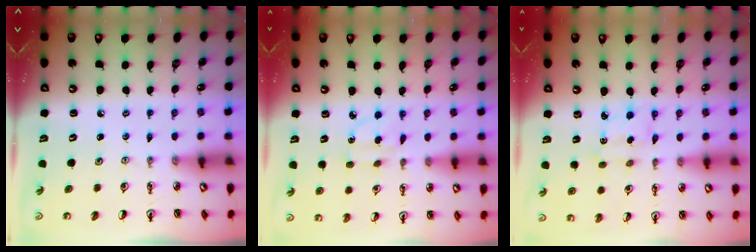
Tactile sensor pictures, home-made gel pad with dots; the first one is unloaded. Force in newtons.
{"total": 4.1, "press": 4.1, "slide": 0.6}
{"total": 2.4, "press": 2.3, "slide": 0.8}